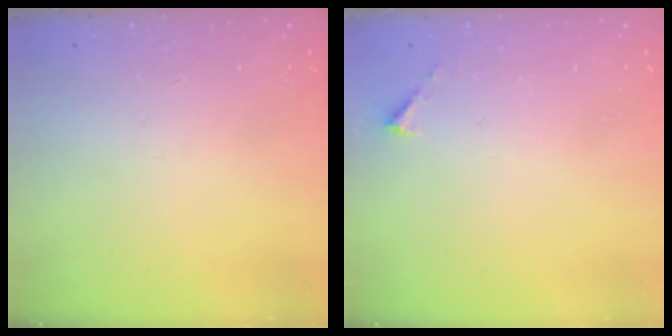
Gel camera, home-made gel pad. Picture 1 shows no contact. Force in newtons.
{"total": 2.1, "press": 2.1, "slide": 0.2}